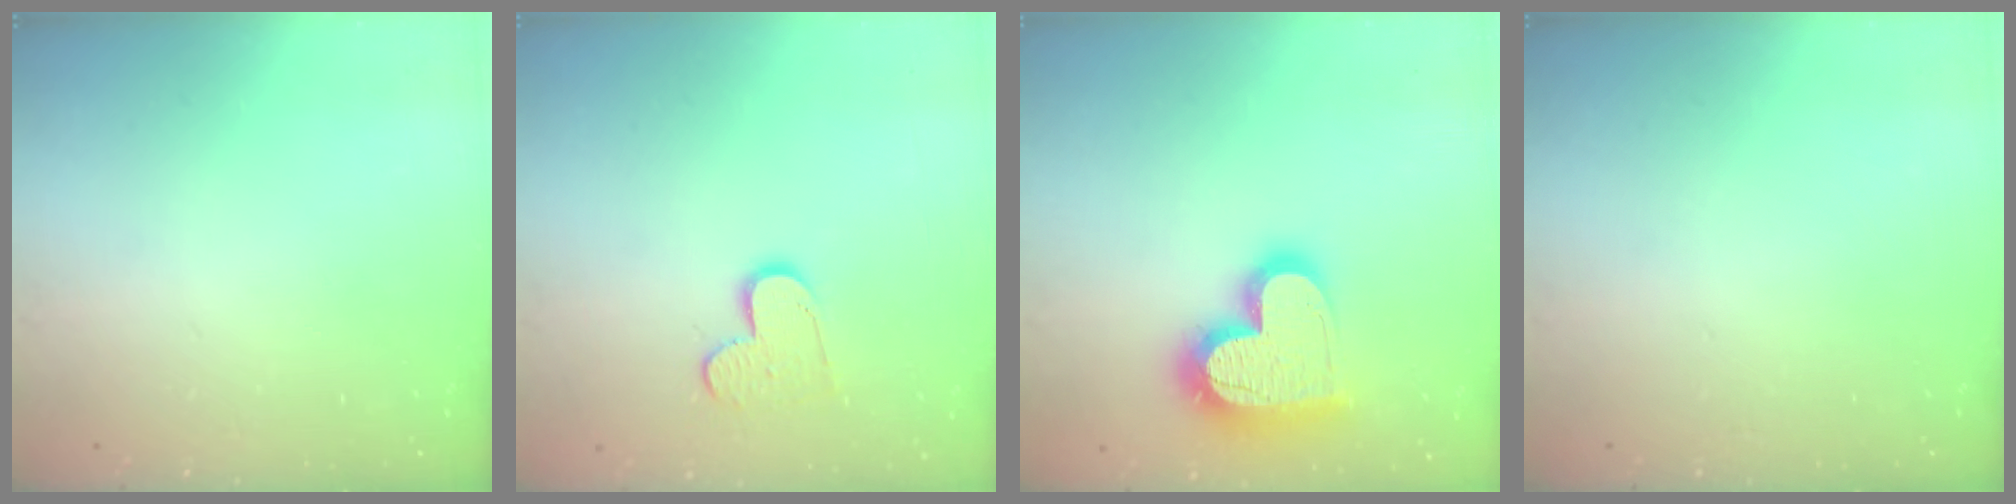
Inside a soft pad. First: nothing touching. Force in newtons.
{"total": 9.1, "press": 9.1, "slide": 0.7}
{"total": 20.0, "press": 19.9, "slide": 1.4}
{"total": 0.0}